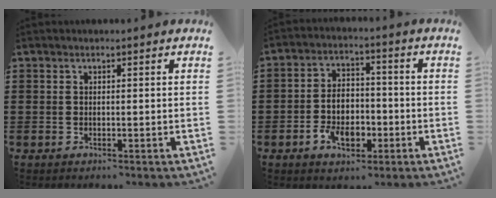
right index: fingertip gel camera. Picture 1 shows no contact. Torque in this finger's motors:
{"motor_torque": [1.21, 0.93, 0.22, 0.13]}